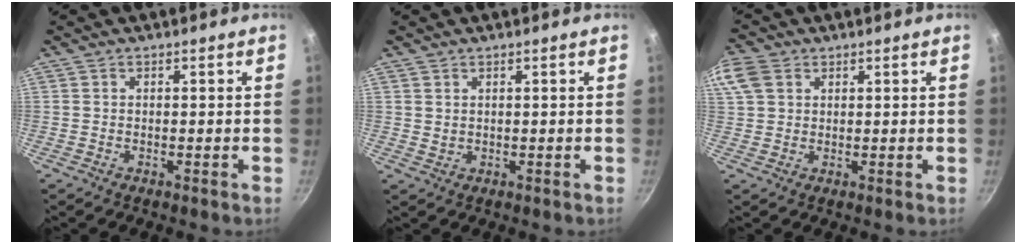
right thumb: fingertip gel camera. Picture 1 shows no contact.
{"total": 1.2, "force": [0.8, 0.9, 0.3], "torque": [0.000, -0.009, 0.014]}
{"total": 7.1, "force": [3.1, 5.2, 3.8], "torque": [-0.076, 0.008, 0.057]}